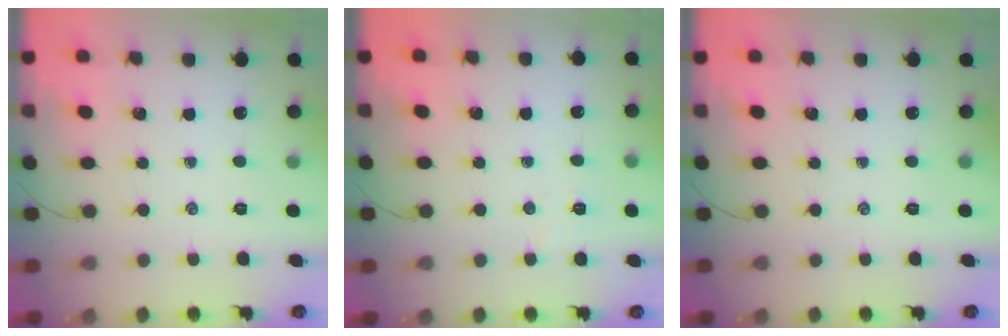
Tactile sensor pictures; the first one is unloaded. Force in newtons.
{"total": 2.4, "press": 2.3, "slide": 0.6}
{"total": 0.0}